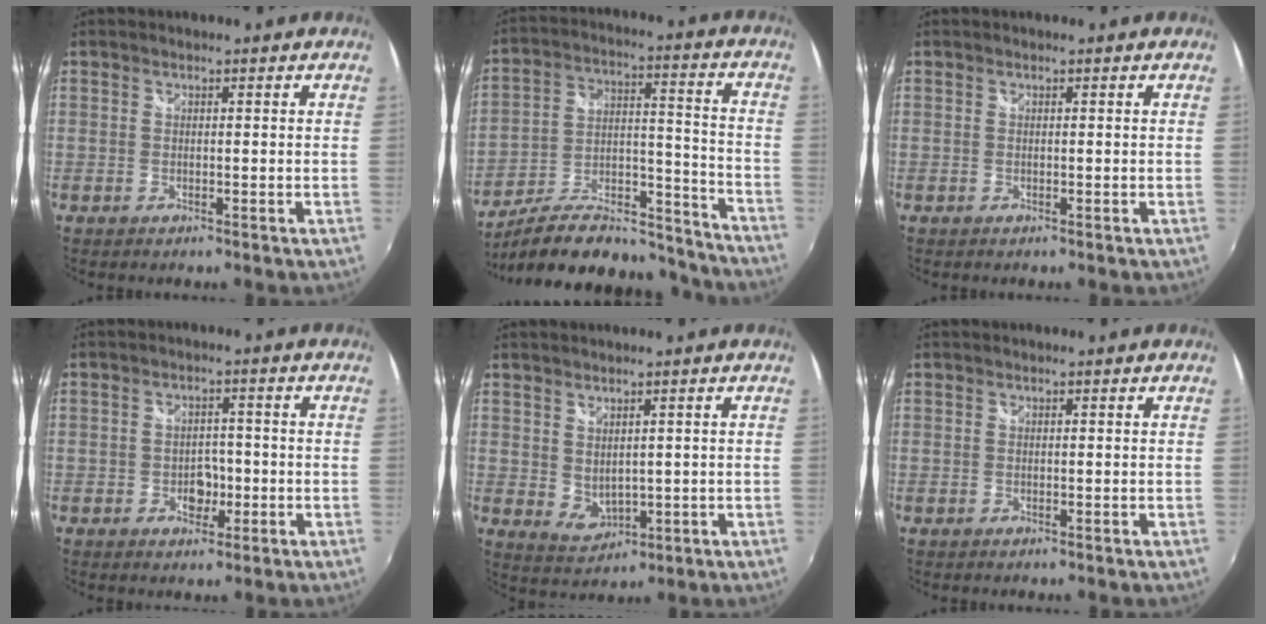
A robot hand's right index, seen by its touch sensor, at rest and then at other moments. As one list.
[{"total": 24.8, "force": [-21.2, 7.5, 10.6], "torque": [-0.178, 0.016, -0.296]}, {"total": 0.0}, {"total": 4.1, "force": [-1.5, 3.2, 2.1], "torque": [-0.033, 0.006, -0.022]}, {"total": 4.4, "force": [1.5, 3.2, 2.6], "torque": [-0.042, -0.006, 0.036]}, {"total": 0.0}]